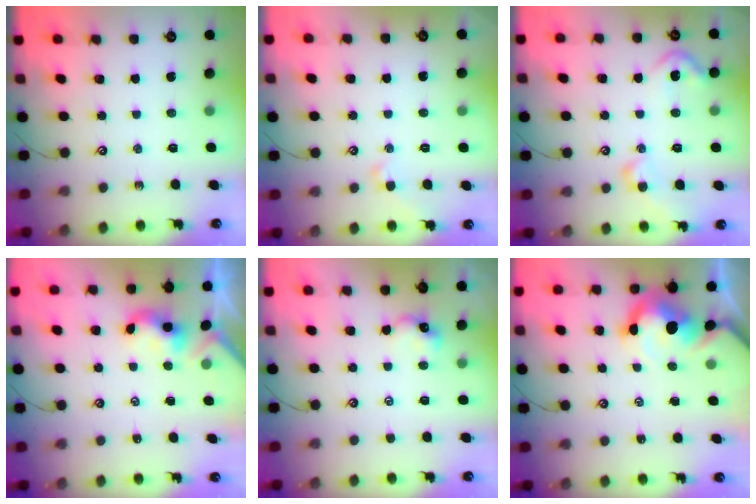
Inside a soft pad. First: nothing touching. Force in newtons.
{"total": 1.1, "press": 1.0, "slide": 0.4}
{"total": 8.0, "press": 7.9, "slide": 1.3}
{"total": 2.4, "press": 2.4, "slide": 0.2}
{"total": 0.0}
{"total": 7.3, "press": 7.2, "slide": 1.0}